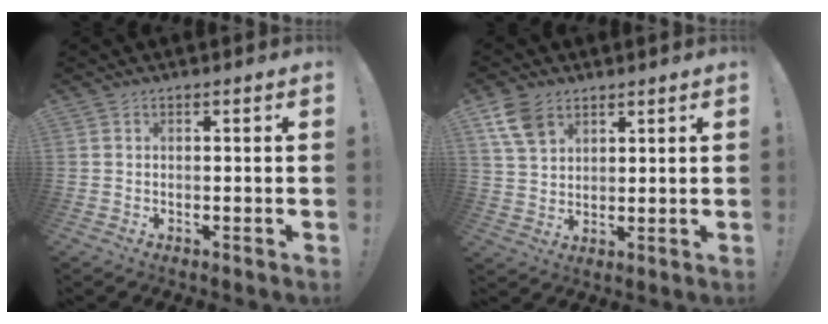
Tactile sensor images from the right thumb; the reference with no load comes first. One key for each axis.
{"total": 8.7, "fx": 5.0, "fy": 5.5, "fz": 4.5, "tx": -0.099, "ty": -0.010, "tz": 0.100}